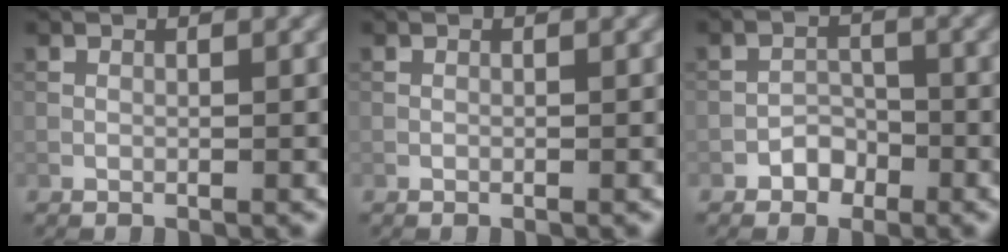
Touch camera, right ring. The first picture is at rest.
{"total": 0.0}
{"total": 1.8, "force": [-1.1, 1.3, 0.5], "torque": [0.001, 0.008, -0.020]}